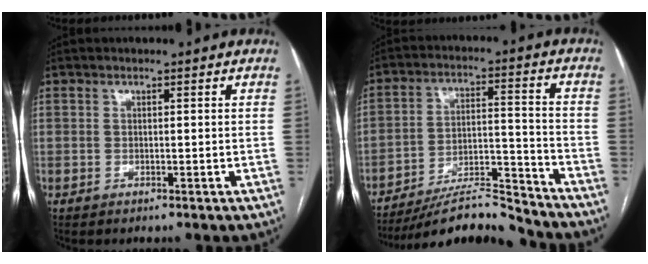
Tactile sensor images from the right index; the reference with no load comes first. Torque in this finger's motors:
{"motor_torque": [0.83, -1.07, -0.05, -0.01]}